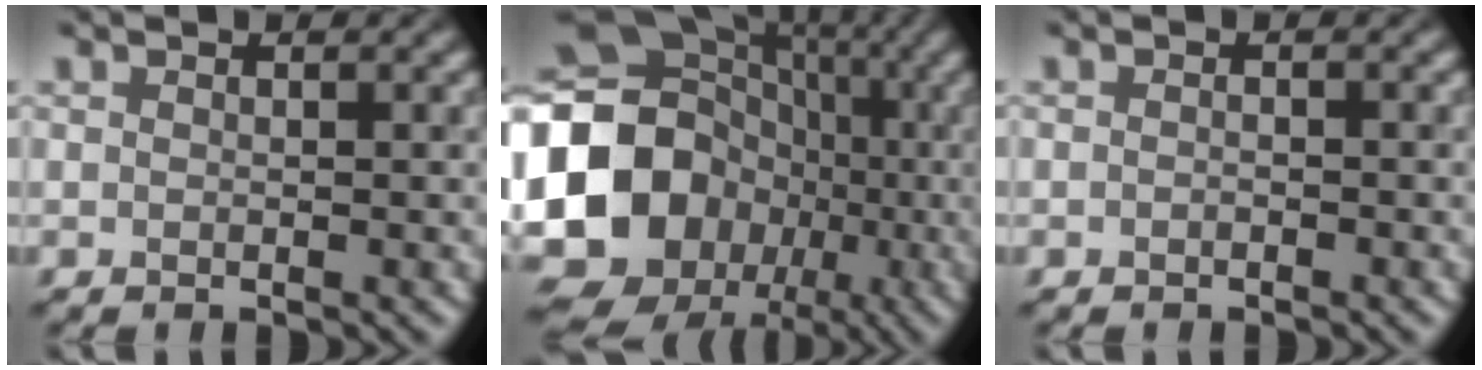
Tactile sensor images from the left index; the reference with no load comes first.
{"total": 17.6, "force": [-3.2, 15.3, 7.9], "torque": [-0.175, 0.002, -0.084]}
{"total": 0.6, "force": [-0.4, 0.2, 0.3], "torque": [-0.006, 0.000, -0.008]}